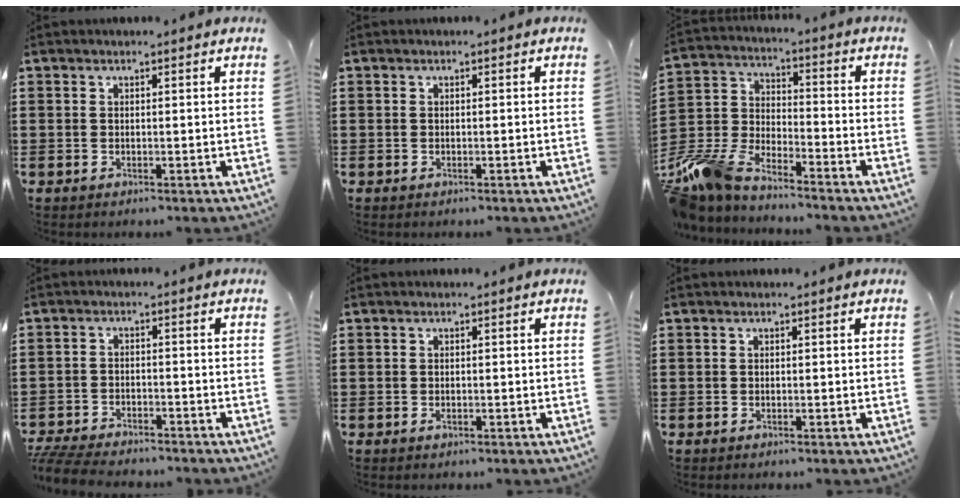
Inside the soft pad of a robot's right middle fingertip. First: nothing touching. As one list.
[{"total": 0.0}, {"total": 8.9, "force": [-8.1, 1.9, 2.9], "torque": [-0.094, 0.003, -0.170]}, {"total": 4.8, "force": [-4.7, 0.4, 1.0], "torque": [-0.035, -0.006, -0.098]}, {"total": 0.6, "force": [-0.4, 0.2, 0.5], "torque": [-0.011, -0.007, -0.006]}, {"total": 0.0}]